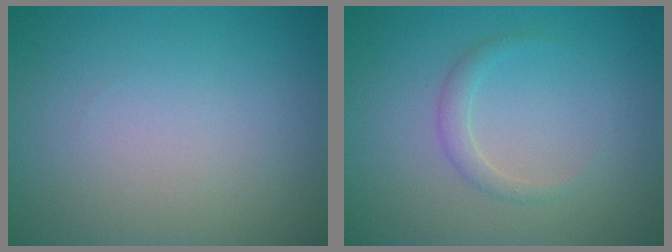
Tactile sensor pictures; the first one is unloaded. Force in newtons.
{"total": 1.4, "press": 1.4, "slide": 0.1}